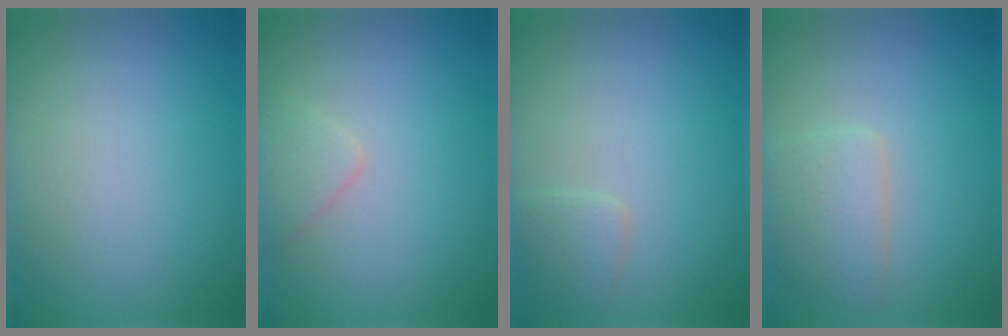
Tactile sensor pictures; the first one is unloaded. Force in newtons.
{"total": 1.7, "press": 1.6, "slide": 0.1}
{"total": 1.4, "press": 1.4, "slide": 0.0}
{"total": 2.8, "press": 2.8, "slide": 0.0}